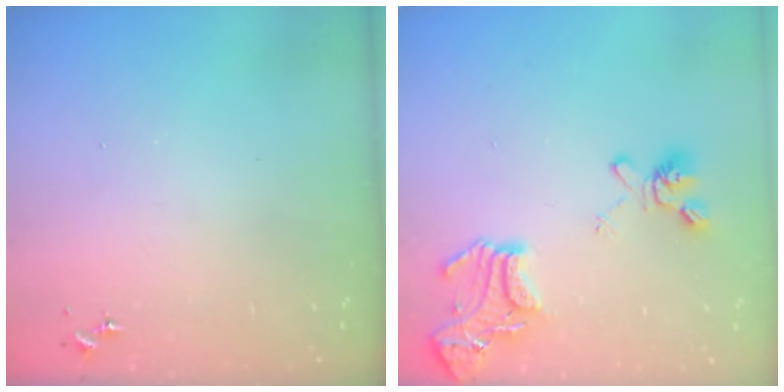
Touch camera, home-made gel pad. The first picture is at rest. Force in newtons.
{"total": 18.0, "press": 17.9, "slide": 1.7}